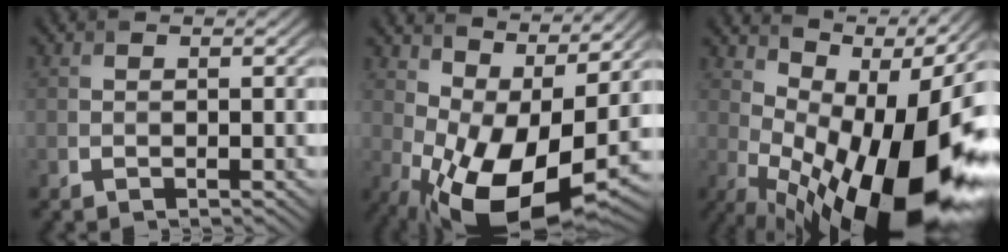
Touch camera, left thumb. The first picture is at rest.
{"total": 13.4, "force": [1.2, 6.6, 11.6], "torque": [-0.197, -0.010, 0.040]}
{"total": 17.4, "force": [-0.3, 6.3, 16.2], "torque": [-0.225, 0.001, -0.002]}